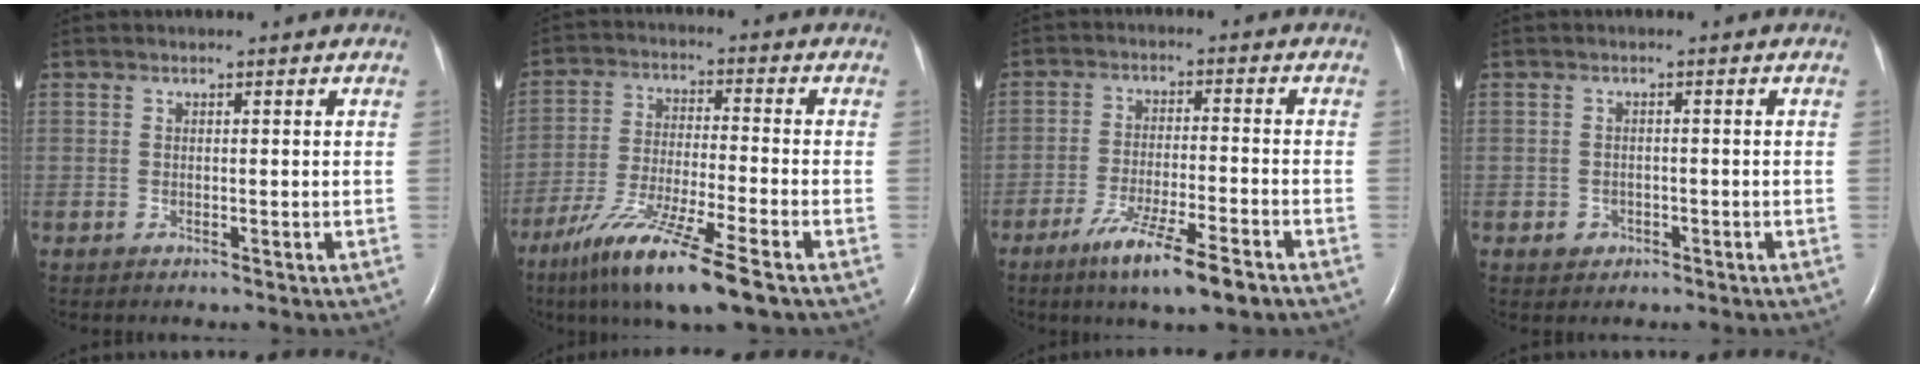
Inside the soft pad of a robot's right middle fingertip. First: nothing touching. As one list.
[{"total": 13.1, "force": [-8.6, 0.3, 9.9], "torque": [-0.196, -0.041, -0.156]}, {"total": 9.8, "force": [-6.3, 0.4, 7.4], "torque": [-0.137, -0.022, -0.106]}, {"total": 1.7, "force": [-0.8, 1.5, 0.3], "torque": [-0.004, 0.007, -0.009]}]